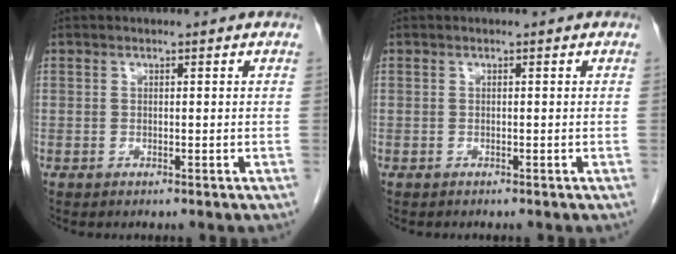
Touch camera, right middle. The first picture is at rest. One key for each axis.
{"total": 0.0}